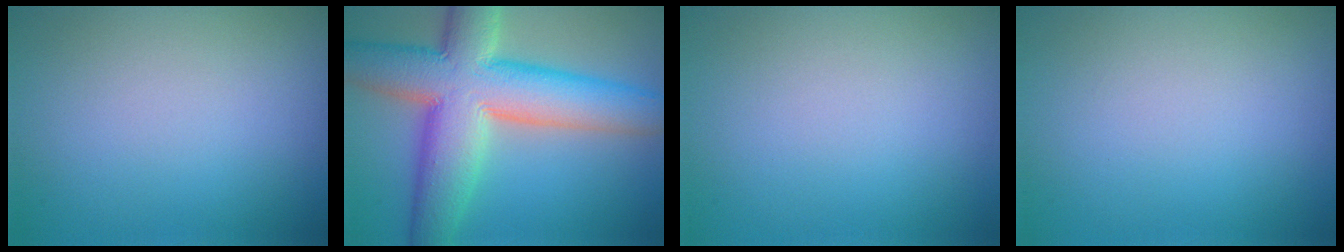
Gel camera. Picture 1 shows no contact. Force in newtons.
{"total": 12.2, "press": 12.2, "slide": 0.6}
{"total": 0.0}
{"total": 0.0}